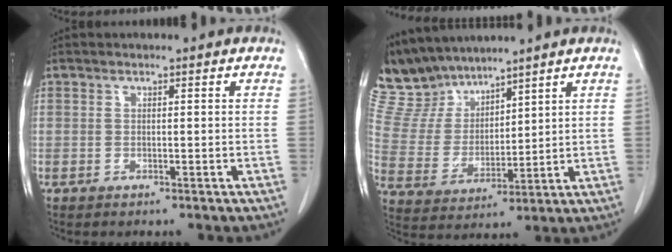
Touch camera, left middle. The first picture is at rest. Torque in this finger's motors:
{"motor_torque": [0.91, -1.19, 0.08, -0.03]}